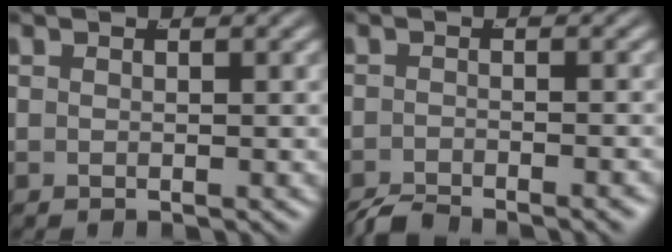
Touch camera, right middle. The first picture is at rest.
{"total": 2.7, "force": [-2.6, 0.1, 0.6], "torque": [-0.007, -0.007, -0.044]}